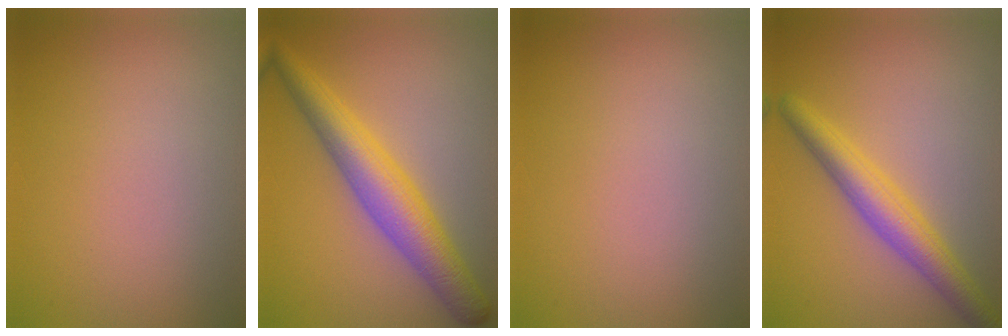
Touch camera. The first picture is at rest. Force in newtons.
{"total": 5.8, "press": 5.8, "slide": 0.1}
{"total": 0.0}
{"total": 4.2, "press": 4.2, "slide": 0.2}